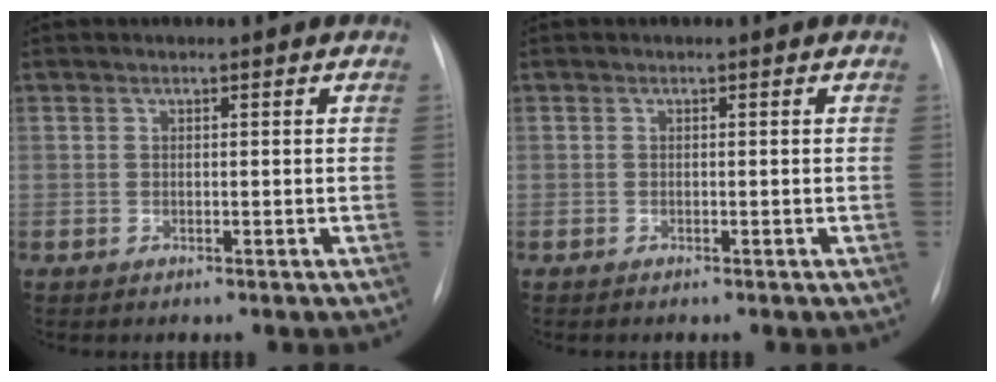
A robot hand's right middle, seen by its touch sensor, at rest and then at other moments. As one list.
[{"total": 0.0}]